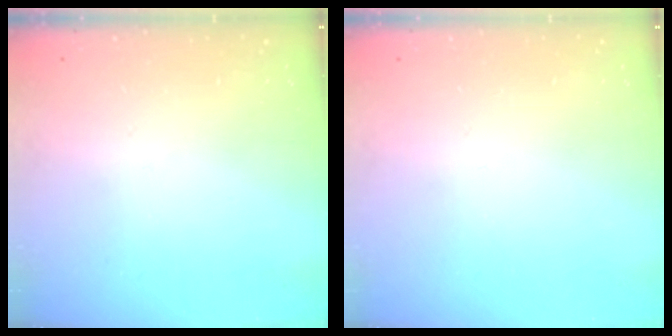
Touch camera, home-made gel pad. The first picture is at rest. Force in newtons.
{"total": 0.0}